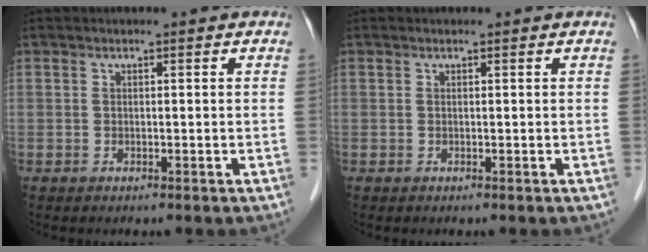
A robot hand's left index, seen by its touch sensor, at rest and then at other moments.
{"total": 0.0}